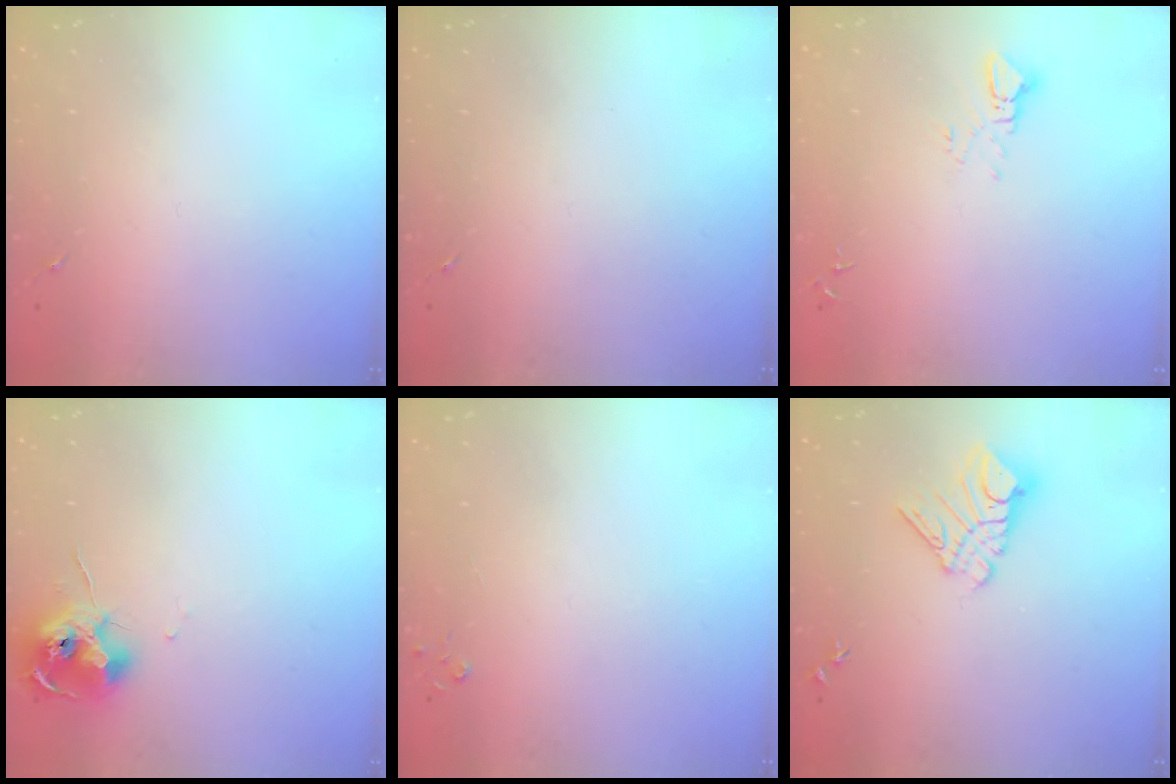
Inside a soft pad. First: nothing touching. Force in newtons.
{"total": 0.0}
{"total": 3.4, "press": 3.4, "slide": 0.2}
{"total": 10.4, "press": 10.3, "slide": 0.7}
{"total": 2.8, "press": 2.8, "slide": 0.3}
{"total": 11.6, "press": 11.6, "slide": 1.2}